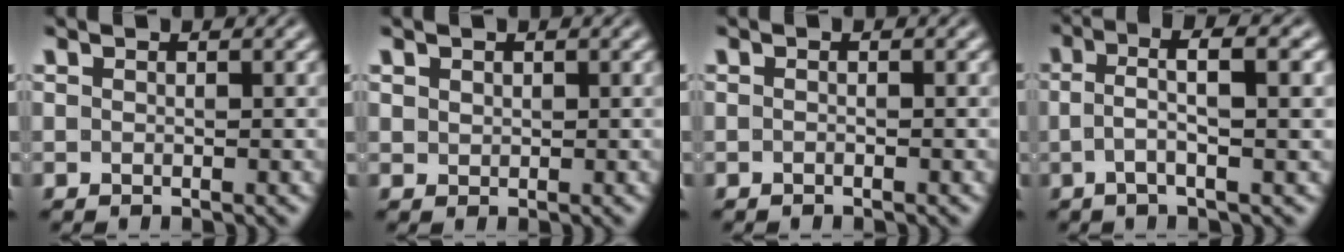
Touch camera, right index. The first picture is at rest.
{"total": 0.6, "force": [0.6, -0.1, 0.2], "torque": [-0.002, -0.006, 0.022]}
{"total": 0.6, "force": [-0.4, -0.4, 0.2], "torque": [-0.004, 0.005, -0.011]}
{"total": 3.5, "force": [0.1, 0.2, 3.5], "torque": [-0.057, 0.003, -0.002]}